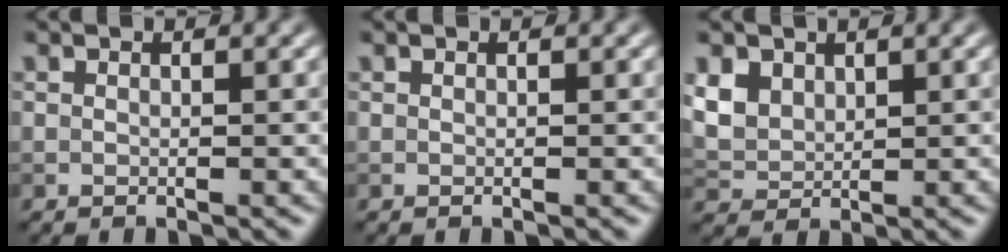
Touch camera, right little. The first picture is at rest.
{"total": 0.0}
{"total": 3.9, "force": [1.8, 2.8, 2.0], "torque": [-0.057, -0.002, 0.042]}